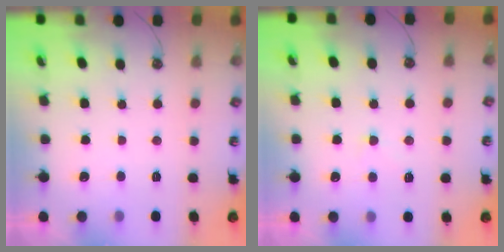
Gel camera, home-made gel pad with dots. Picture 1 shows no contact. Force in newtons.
{"total": 2.7, "press": 2.6, "slide": 0.5}